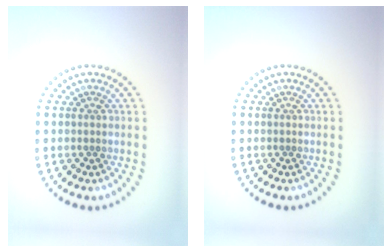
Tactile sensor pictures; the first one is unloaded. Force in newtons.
{"total": 0.0}